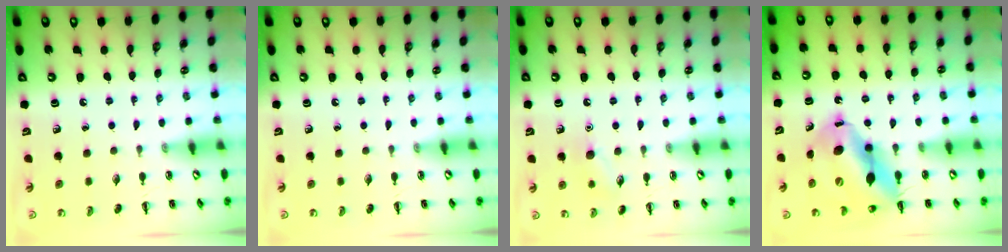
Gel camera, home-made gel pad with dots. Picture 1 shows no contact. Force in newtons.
{"total": 0.0}
{"total": 7.8, "press": 7.6, "slide": 1.7}
{"total": 15.7, "press": 15.1, "slide": 4.4}